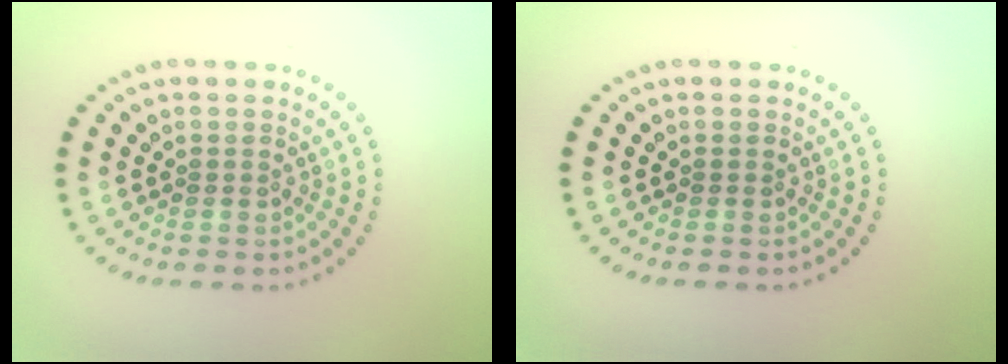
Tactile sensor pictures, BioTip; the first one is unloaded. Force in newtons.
{"total": 0.0}